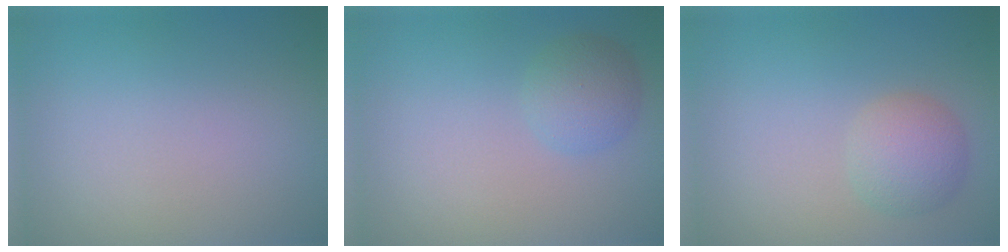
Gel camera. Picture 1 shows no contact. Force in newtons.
{"total": 2.5, "press": 2.5, "slide": 0.2}
{"total": 2.8, "press": 2.8, "slide": 0.1}